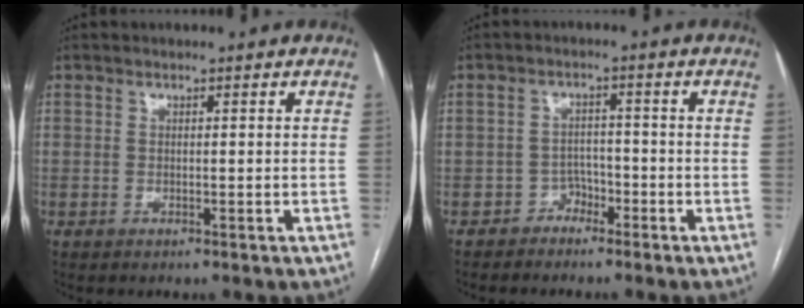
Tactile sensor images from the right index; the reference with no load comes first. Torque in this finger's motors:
{"motor_torque": [-2.14, 0.00, -1.05, -0.21]}